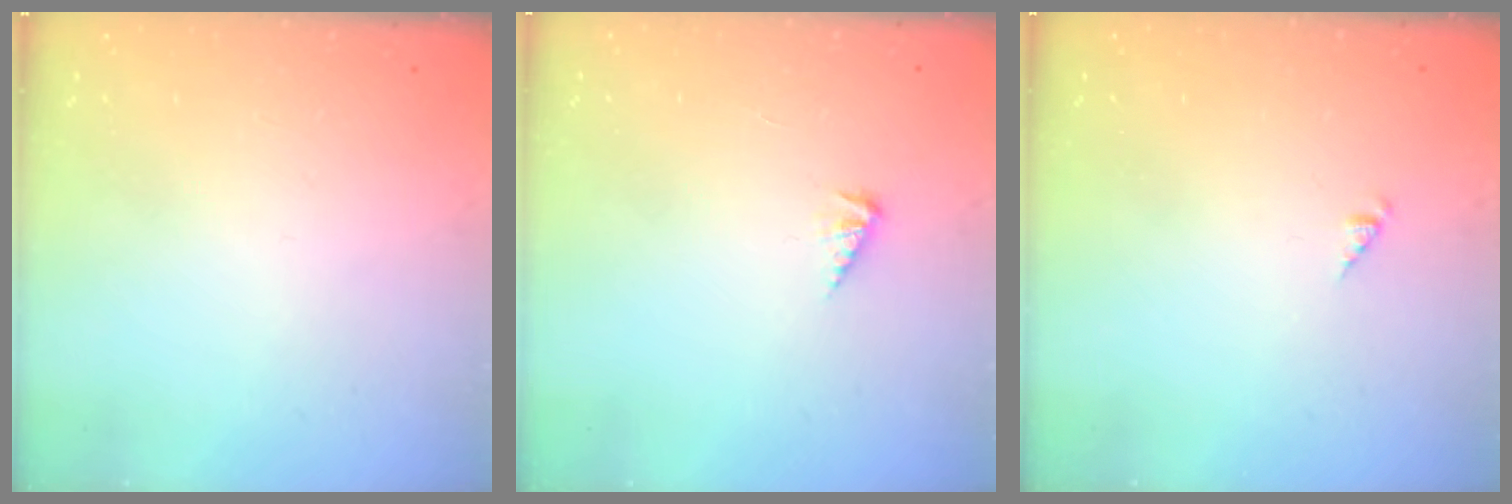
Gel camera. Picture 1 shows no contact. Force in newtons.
{"total": 2.7, "press": 2.7, "slide": 0.5}
{"total": 0.8, "press": 0.8, "slide": 0.2}